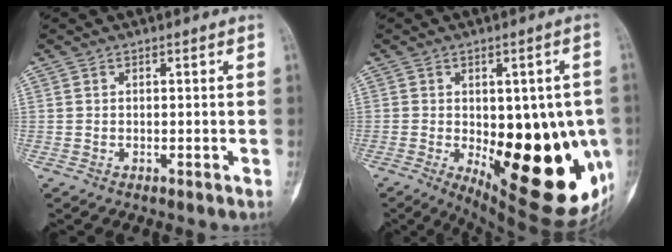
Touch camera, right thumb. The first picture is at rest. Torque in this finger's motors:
{"motor_torque": [-0.12, 1.96, 1.57, -1.18, 0.19]}